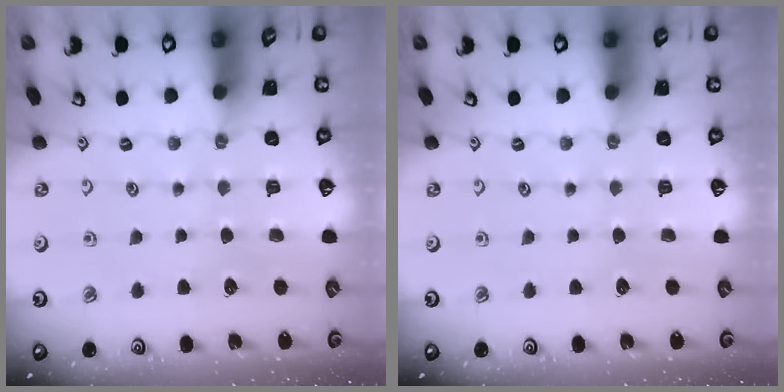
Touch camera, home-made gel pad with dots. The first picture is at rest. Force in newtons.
{"total": 0.0}